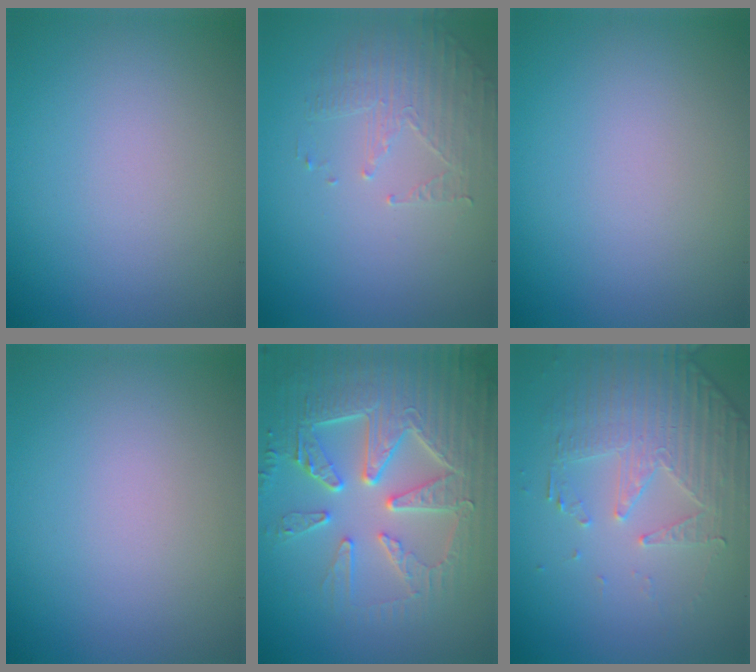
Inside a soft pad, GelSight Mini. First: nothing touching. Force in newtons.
{"total": 1.8, "press": 1.1, "slide": 1.4}
{"total": 0.0}
{"total": 0.0}
{"total": 8.0, "press": 6.3, "slide": 4.9}
{"total": 4.7, "press": 3.4, "slide": 3.2}